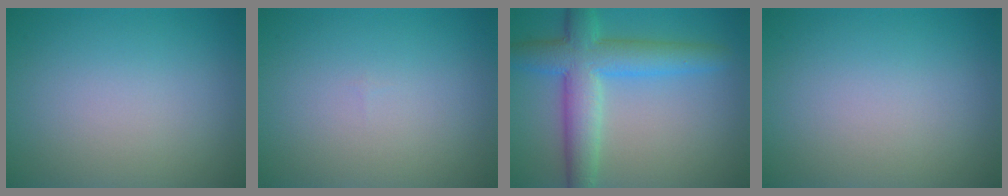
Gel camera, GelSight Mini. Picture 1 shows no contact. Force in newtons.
{"total": 0.0}
{"total": 6.7, "press": 6.7, "slide": 0.1}
{"total": 0.0}